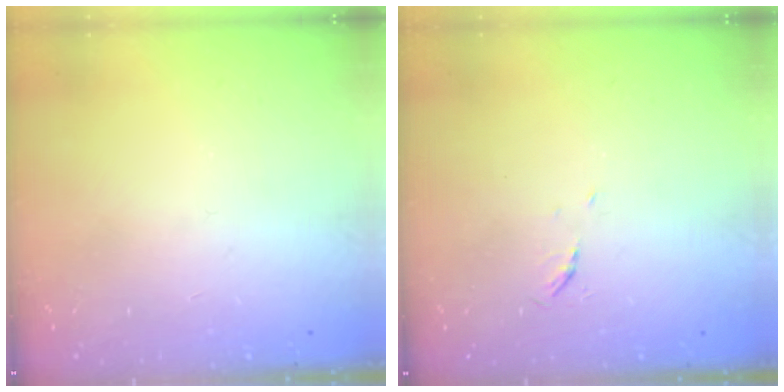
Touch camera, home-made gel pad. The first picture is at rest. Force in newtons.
{"total": 3.5, "press": 3.4, "slide": 0.5}